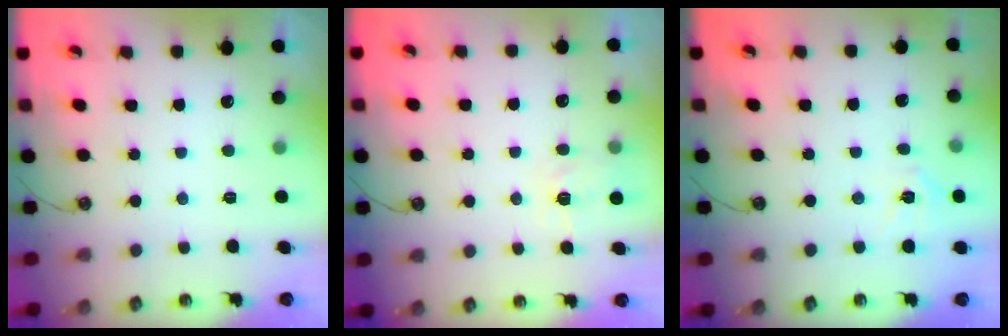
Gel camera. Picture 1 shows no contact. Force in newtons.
{"total": 4.7, "press": 4.6, "slide": 0.7}
{"total": 5.4, "press": 5.3, "slide": 0.6}